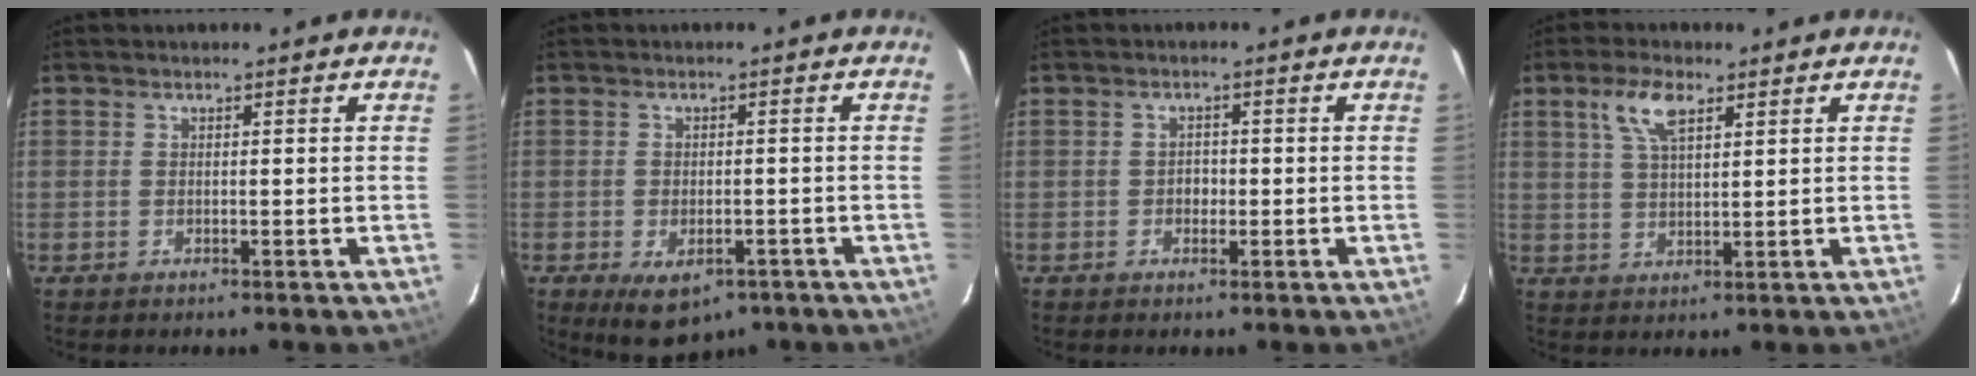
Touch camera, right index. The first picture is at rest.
{"total": 8.2, "force": [-4.5, 4.5, 5.1], "torque": [-0.091, -0.019, -0.059]}
{"total": 1.5, "force": [-0.5, 1.2, 0.6], "torque": [-0.011, 0.004, -0.008]}
{"total": 6.1, "force": [3.3, 2.1, 4.7], "torque": [-0.093, 0.011, 0.064]}